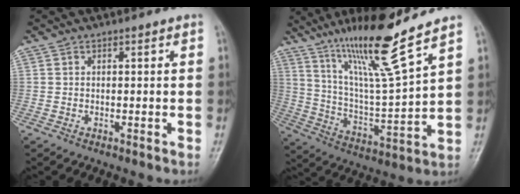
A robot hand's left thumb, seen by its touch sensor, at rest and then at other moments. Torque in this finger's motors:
{"motor_torque": [1.31, -0.37, 1.39, -1.39, 0.47]}